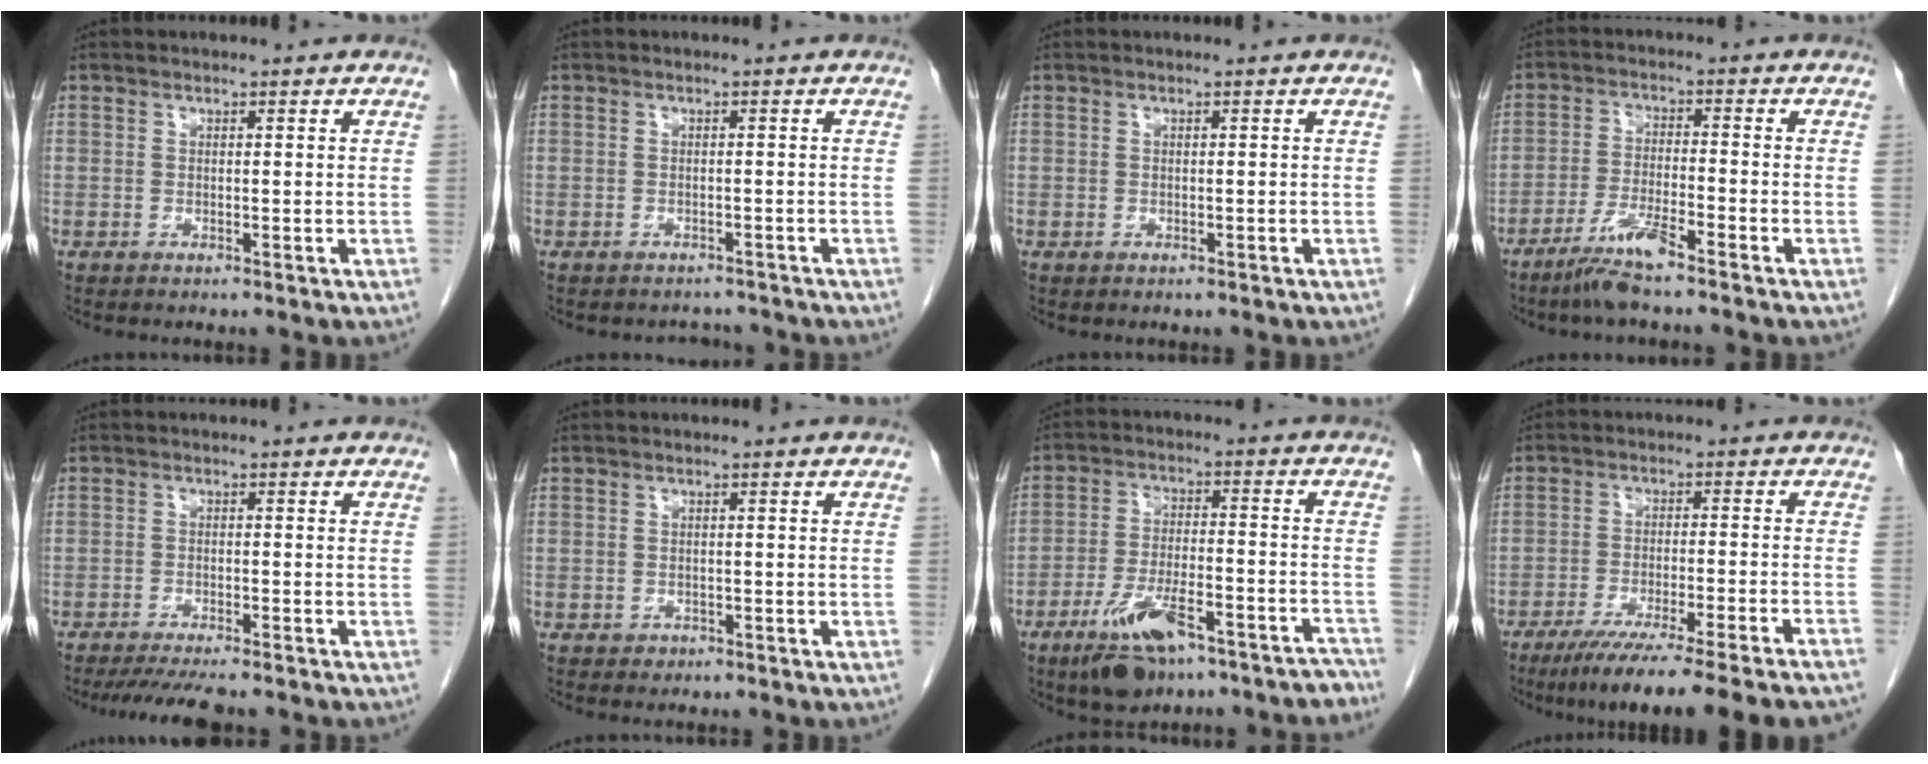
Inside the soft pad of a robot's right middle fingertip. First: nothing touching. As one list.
[{"total": 2.5, "force": [-2.3, 1.0, -0.2], "torque": [0.000, -0.001, -0.031]}, {"total": 0.0}, {"total": 6.5, "force": [-4.8, 0.1, 4.4], "torque": [-0.091, -0.016, -0.096]}, {"total": 7.6, "force": [-6.5, 0.8, 3.8], "torque": [-0.052, -0.016, -0.100]}, {"total": 0.9, "force": [-0.4, 0.7, 0.1], "torque": [-0.002, 0.003, -0.003]}, {"total": 13.8, "force": [-10.4, 3.9, 8.2], "torque": [-0.125, 0.017, -0.166]}, {"total": 17.0, "force": [-14.0, -0.7, 9.6], "torque": [-0.106, -0.049, -0.207]}]